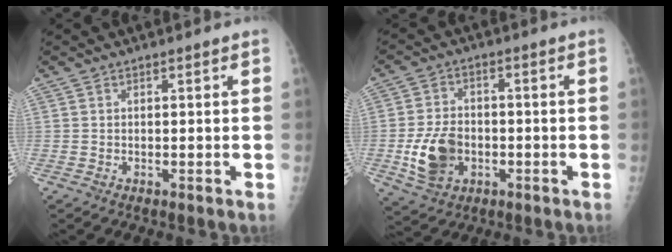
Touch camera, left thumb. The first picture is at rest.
{"total": 9.4, "force": [-2.4, 6.7, 6.1], "torque": [-0.102, 0.007, -0.039]}